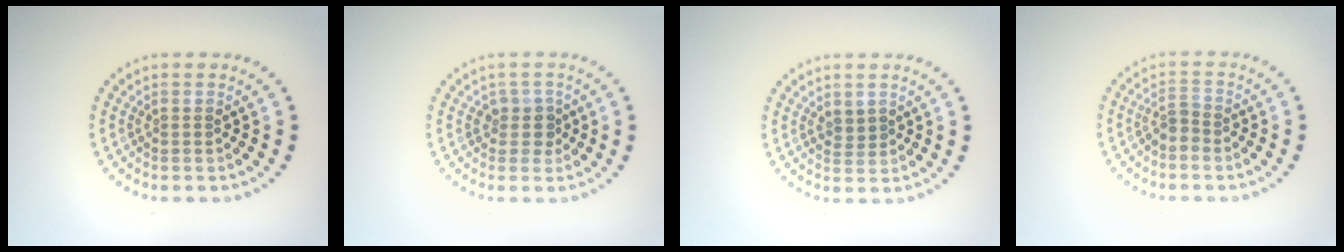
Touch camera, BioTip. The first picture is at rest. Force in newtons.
{"total": 1.8, "press": 1.5, "slide": 1.1}
{"total": 0.8, "press": 0.6, "slide": 0.6}
{"total": 1.7, "press": 1.2, "slide": 1.1}